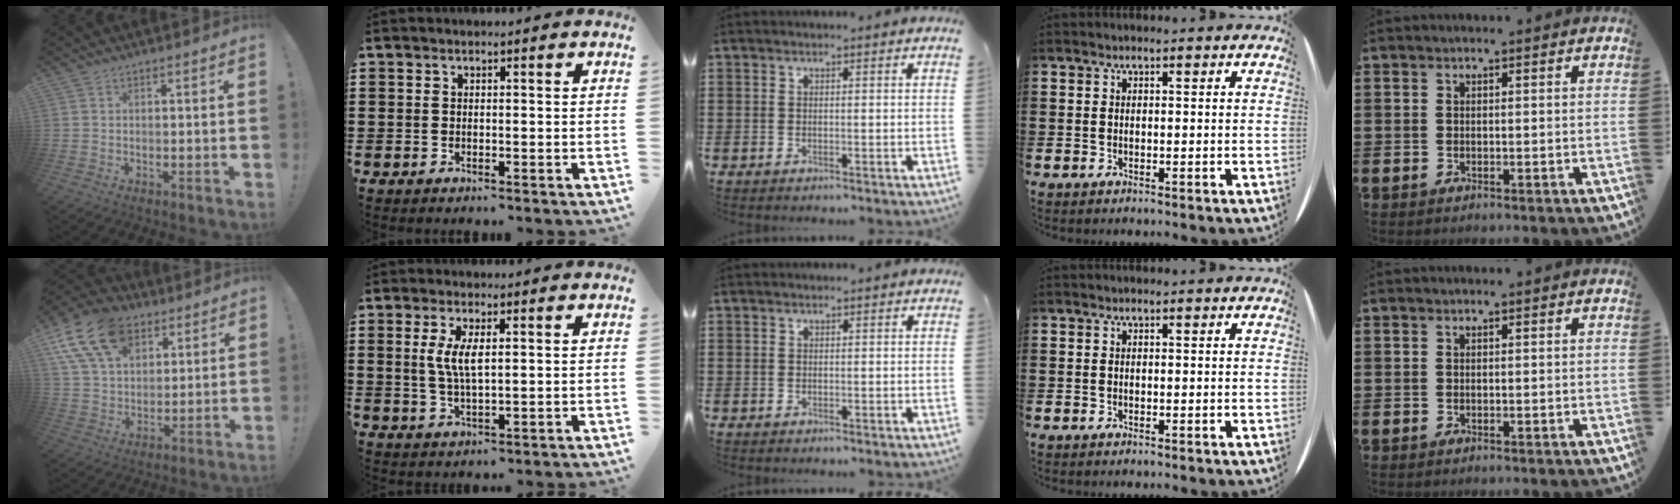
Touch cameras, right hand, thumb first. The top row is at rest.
{"thumb": {"total": 18.3, "force": [9.1, 12.2, 10.0], "torque": [-0.177, -0.042, 0.171]}, "index": {"total": 4.9, "force": [1.1, 1.5, 4.5], "torque": [-0.092, 0.004, 0.017]}}